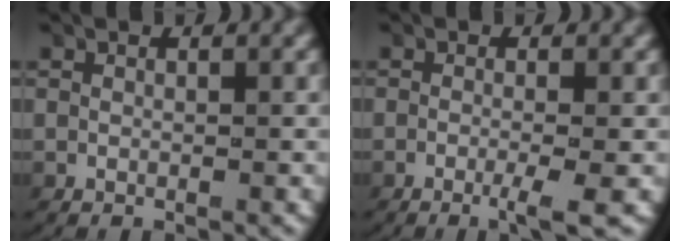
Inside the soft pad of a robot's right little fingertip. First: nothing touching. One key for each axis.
{"total": 2.3, "fx": -1.2, "fy": 0.0, "fz": 2.0, "tx": -0.030, "ty": -0.001, "tz": -0.025}